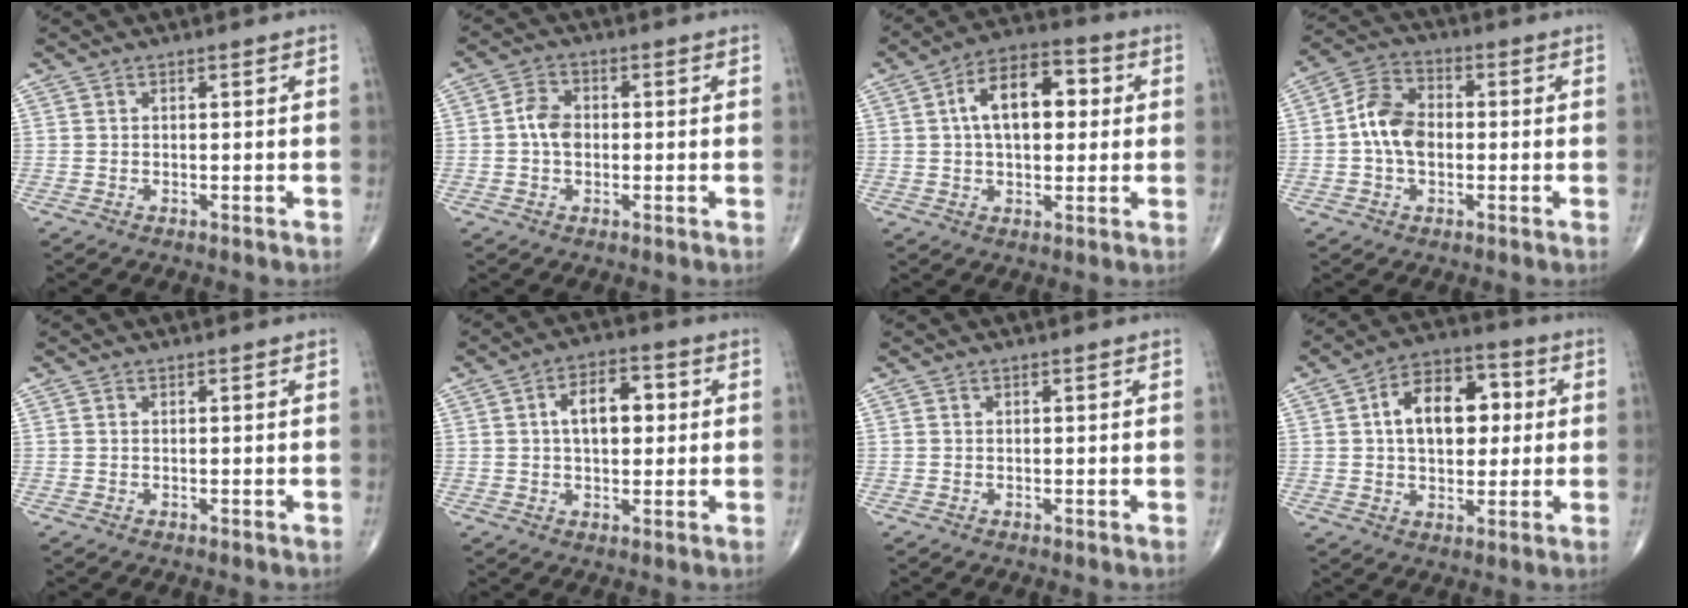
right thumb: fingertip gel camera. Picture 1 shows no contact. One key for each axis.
{"total": 4.5, "fx": -0.3, "fy": 3.2, "fz": 3.1, "tx": -0.054, "ty": 0.013, "tz": -0.013}
{"total": 12.9, "fx": 2.2, "fy": 7.3, "fz": 10.4, "tx": -0.146, "ty": 0.023, "tz": 0.027}
{"total": 8.8, "fx": -0.7, "fy": 6.0, "fz": 6.4, "tx": -0.111, "ty": 0.025, "tz": -0.024}
{"total": 0.0}
{"total": 8.4, "fx": 1.2, "fy": 4.9, "fz": 6.8, "tx": -0.089, "ty": 0.016, "tz": 0.016}
{"total": 0.0}
{"total": 13.7, "fx": 2.1, "fy": 8.6, "fz": 10.4, "tx": -0.128, "ty": 0.018, "tz": 0.025}